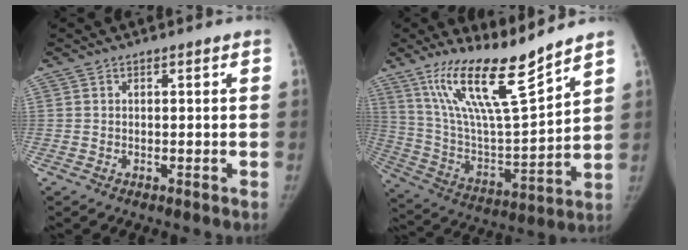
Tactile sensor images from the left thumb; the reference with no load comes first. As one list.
[{"total": 18.6, "force": [13.7, 2.4, 12.4], "torque": [-0.203, -0.078, 0.260]}]